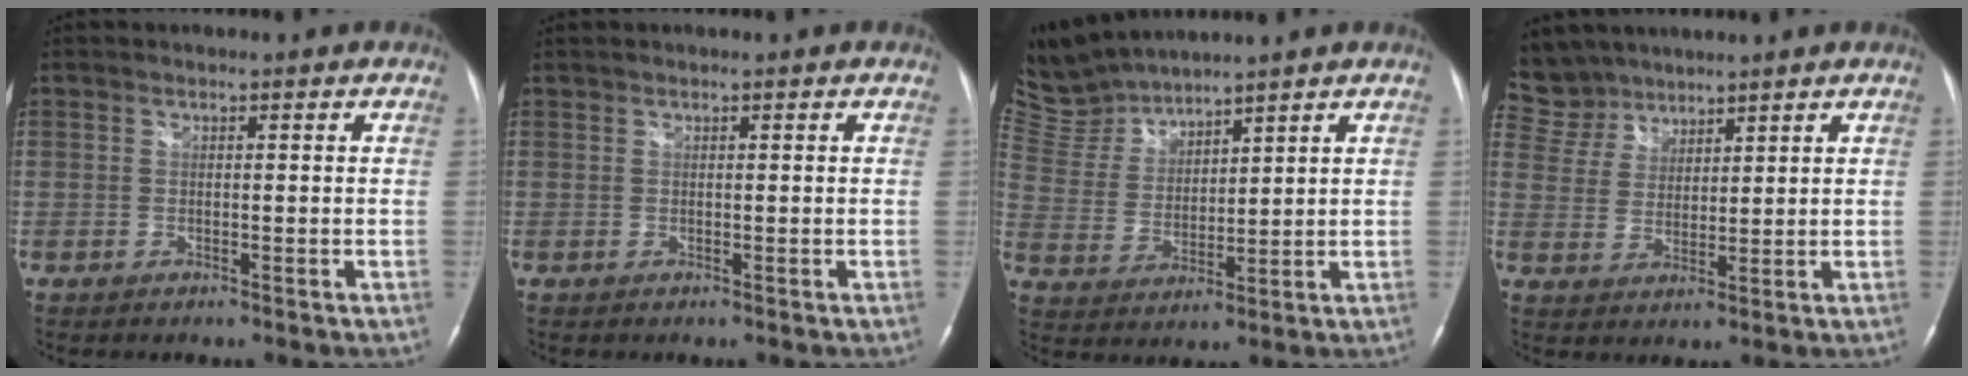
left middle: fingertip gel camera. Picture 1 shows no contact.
{"total": 0.0}
{"total": 7.7, "force": [7.7, 0.3, 0.0], "torque": [-0.027, 0.014, 0.175]}
{"total": 7.5, "force": [6.6, 3.4, -0.4], "torque": [0.005, 0.010, 0.139]}